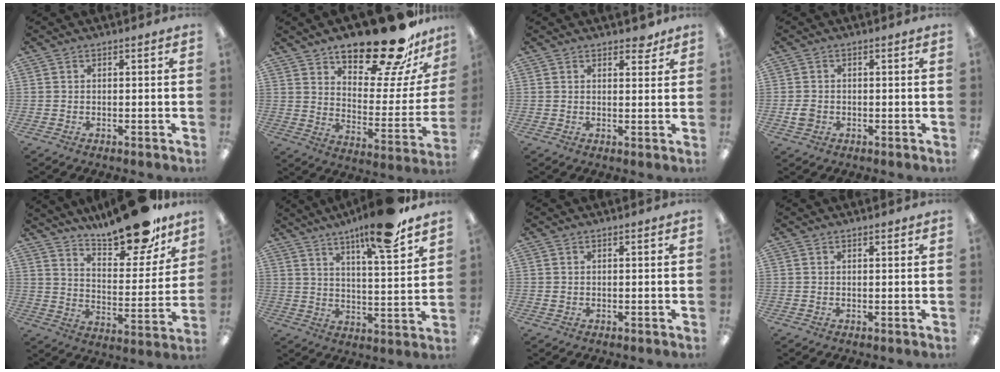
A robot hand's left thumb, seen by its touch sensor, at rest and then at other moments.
{"total": 23.7, "force": [18.9, 7.4, 12.2], "torque": [-0.170, -0.132, 0.312]}
{"total": 3.3, "force": [2.7, 1.4, 1.3], "torque": [-0.006, -0.013, 0.044]}
{"total": 2.7, "force": [-0.4, 2.2, 1.5], "torque": [-0.027, 0.006, -0.007]}
{"total": 19.7, "force": [16.1, 6.3, 9.4], "torque": [-0.135, -0.115, 0.272]}
{"total": 13.6, "force": [10.5, 1.5, 8.5], "torque": [-0.135, -0.061, 0.168]}
{"total": 0.8, "force": [0.5, 0.4, 0.5], "torque": [-0.011, 0.004, 0.008]}
{"total": 1.1, "force": [0.9, 0.3, 0.6], "torque": [-0.005, -0.002, 0.014]}